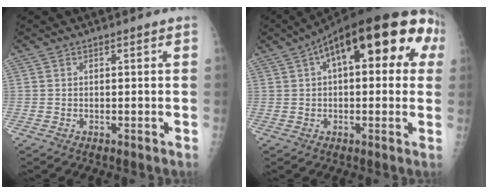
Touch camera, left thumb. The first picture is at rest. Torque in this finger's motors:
{"motor_torque": [0.18, 1.41, 1.29, -1.48, 0.20]}